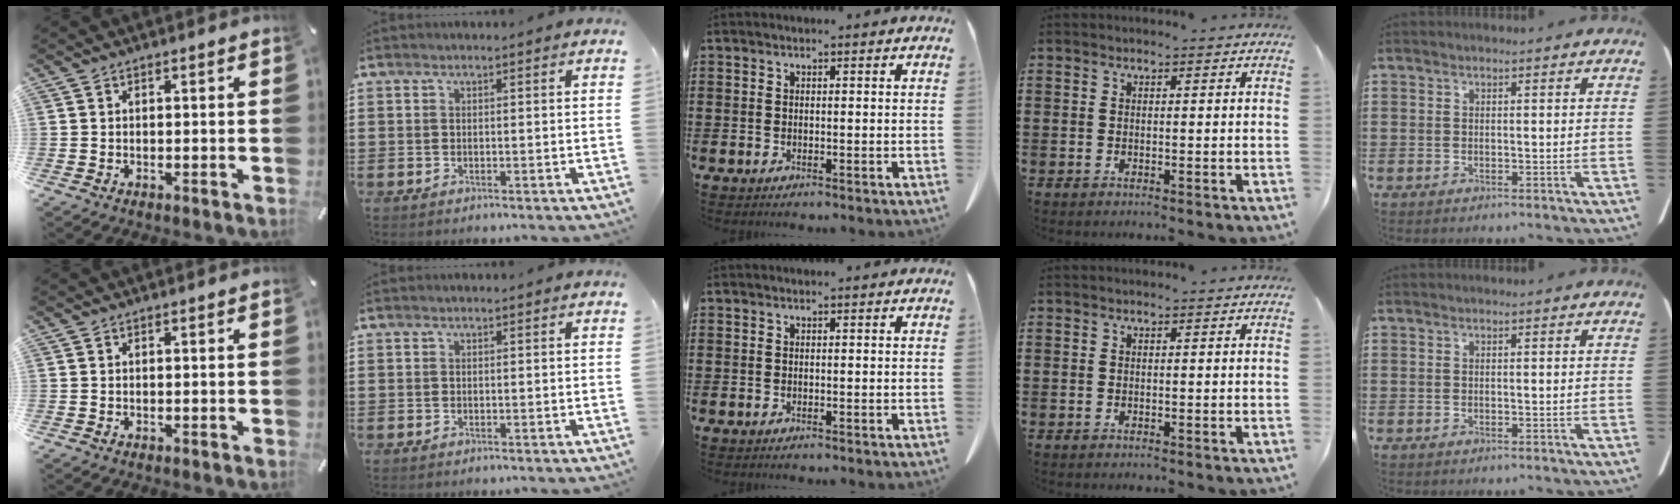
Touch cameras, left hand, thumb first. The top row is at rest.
{}